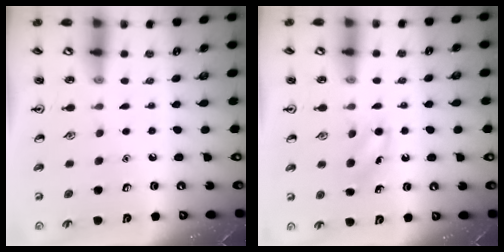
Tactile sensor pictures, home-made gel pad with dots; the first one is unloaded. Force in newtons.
{"total": 5.2, "press": 5.0, "slide": 1.3}